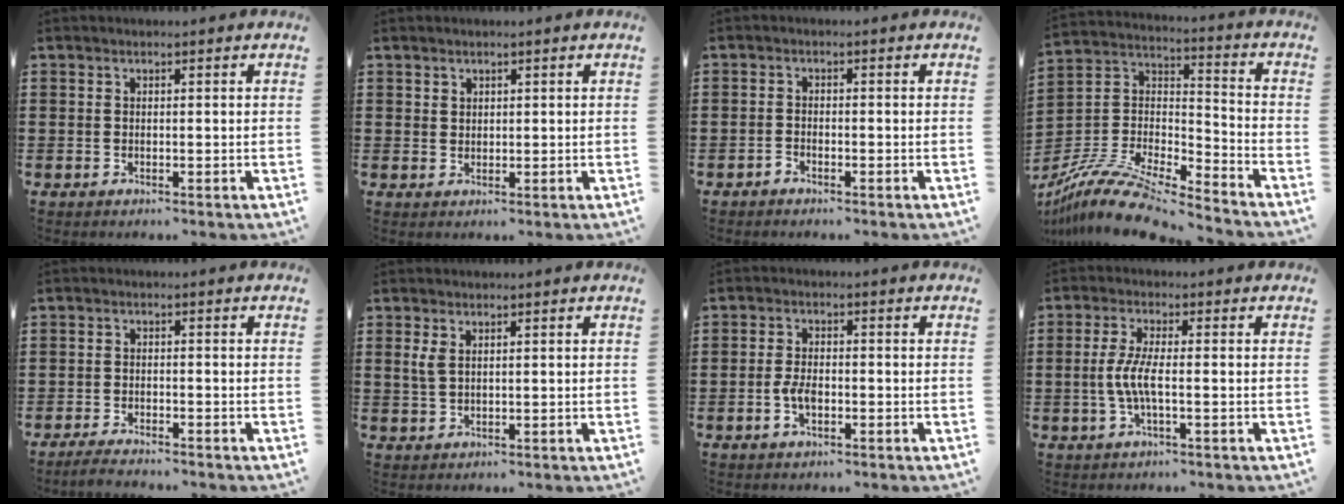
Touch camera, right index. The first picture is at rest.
{"total": 1.3, "force": [1.0, 0.8, 0.1], "torque": [-0.003, 0.002, 0.021]}
{"total": 1.0, "force": [-1.0, 0.2, 0.2], "torque": [-0.006, 0.000, -0.020]}
{"total": 12.0, "force": [-10.3, 2.9, 5.5], "torque": [-0.116, 0.027, -0.203]}
{"total": 2.1, "force": [-2.1, 0.0, 0.3], "torque": [-0.008, 0.001, -0.042]}
{"total": 2.3, "force": [1.0, 1.1, 1.8], "torque": [-0.039, 0.005, 0.017]}
{"total": 3.1, "force": [-1.0, 1.4, 2.6], "torque": [-0.064, -0.006, -0.021]}
{"total": 4.8, "force": [-1.0, 0.9, 4.6], "torque": [-0.110, -0.008, -0.029]}